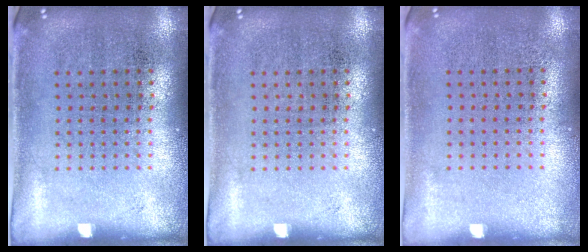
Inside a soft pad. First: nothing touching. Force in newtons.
{"total": 0.0}
{"total": 0.0}